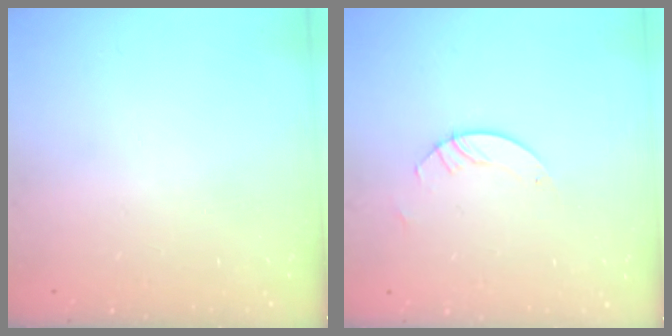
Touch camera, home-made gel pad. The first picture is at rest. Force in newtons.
{"total": 3.0, "press": 3.0, "slide": 0.3}